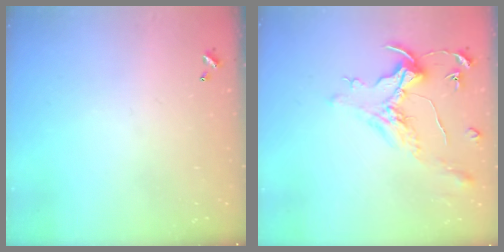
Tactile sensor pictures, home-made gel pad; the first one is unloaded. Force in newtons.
{"total": 1.6, "press": 1.4, "slide": 0.7}